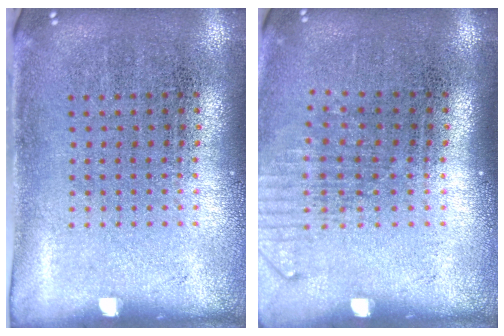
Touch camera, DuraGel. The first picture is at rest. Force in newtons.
{"total": 1.3, "press": 1.1, "slide": 0.8}